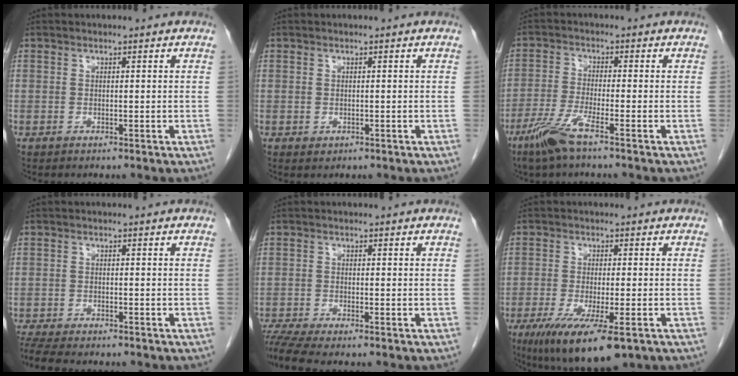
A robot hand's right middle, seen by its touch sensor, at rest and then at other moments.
{"total": 0.6, "force": [-0.1, 0.5, 0.2], "torque": [-0.005, 0.000, 0.004]}
{"total": 6.1, "force": [-4.0, 0.1, 4.6], "torque": [-0.101, -0.013, -0.085]}
{"total": 7.9, "force": [-6.9, 1.5, 3.5], "torque": [-0.060, -0.011, -0.109]}
{"total": 4.3, "force": [-3.8, -0.6, 2.0], "torque": [-0.040, -0.012, -0.071]}
{"total": 11.5, "force": [-6.8, 2.4, 9.0], "torque": [-0.153, -0.031, -0.107]}